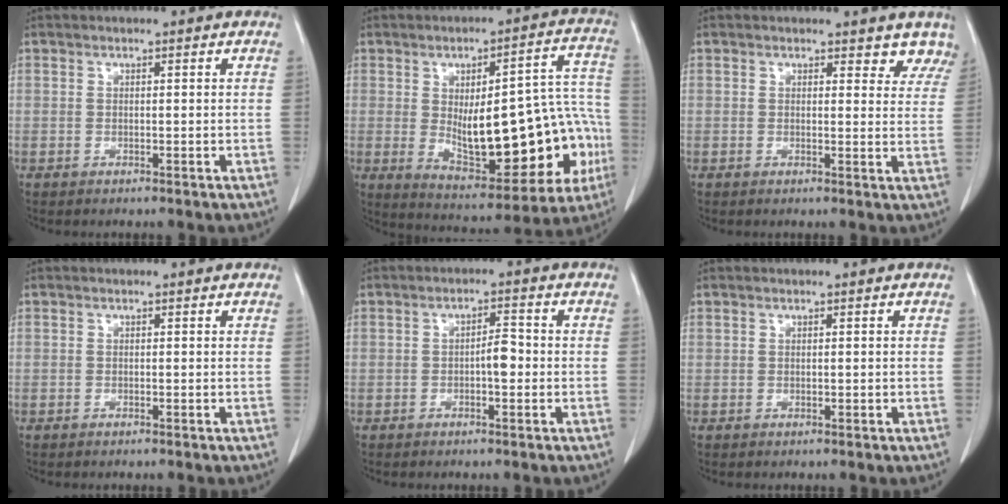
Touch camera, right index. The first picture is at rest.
{"total": 23.3, "force": [-3.0, 8.4, 21.5], "torque": [-0.244, 0.034, -0.009]}
{"total": 4.7, "force": [4.1, 1.9, 0.9], "torque": [0.018, -0.012, 0.026]}
{"total": 0.0}
{"total": 2.8, "force": [-0.5, 0.8, 2.6], "torque": [-0.034, 0.007, -0.006]}
{"total": 0.0}